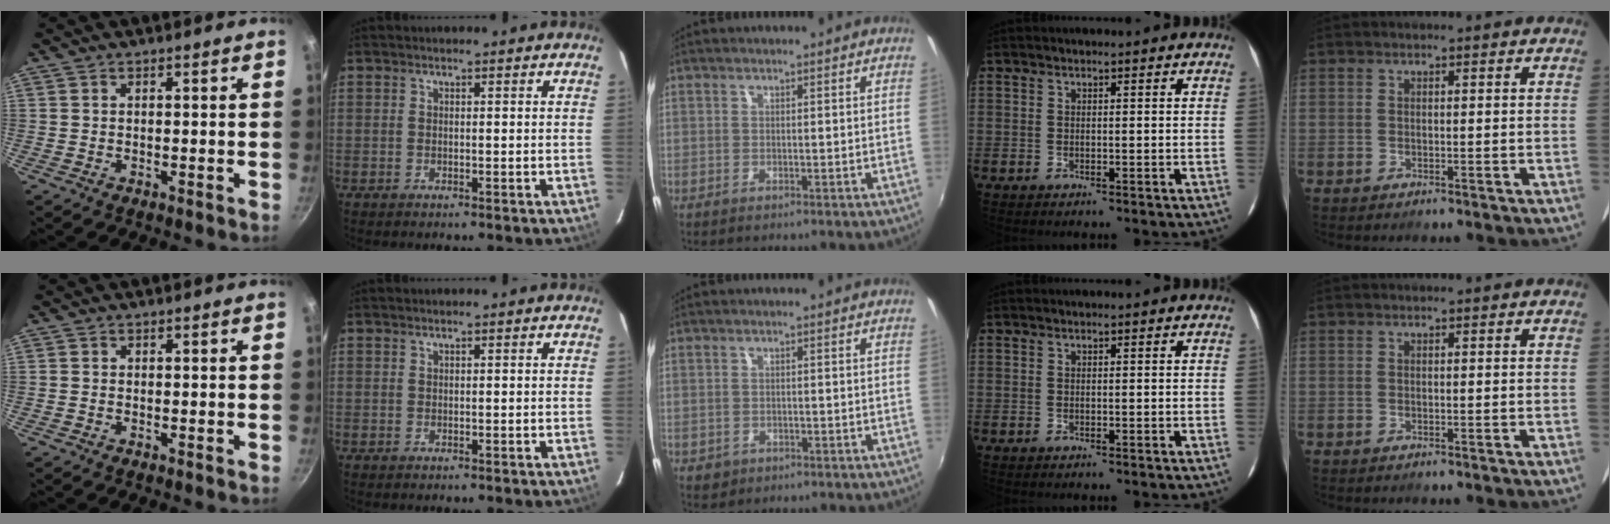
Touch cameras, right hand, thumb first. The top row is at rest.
{"middle": {"total": 2.1, "force": [-0.8, 1.8, 0.8], "torque": [-0.019, -0.002, -0.008]}}